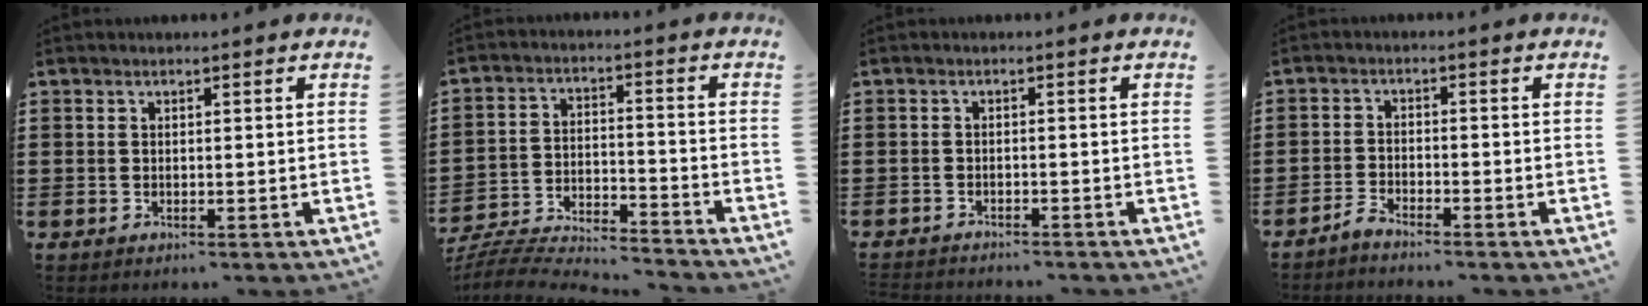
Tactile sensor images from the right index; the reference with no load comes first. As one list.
[{"total": 6.2, "force": [-6.1, 0.1, 1.1], "torque": [-0.036, -0.004, -0.127]}, {"total": 1.3, "force": [-1.3, 0.0, 0.0], "torque": [-0.003, 0.001, -0.029]}, {"total": 2.2, "force": [-2.2, -0.1, 0.3], "torque": [-0.017, 0.001, -0.046]}]